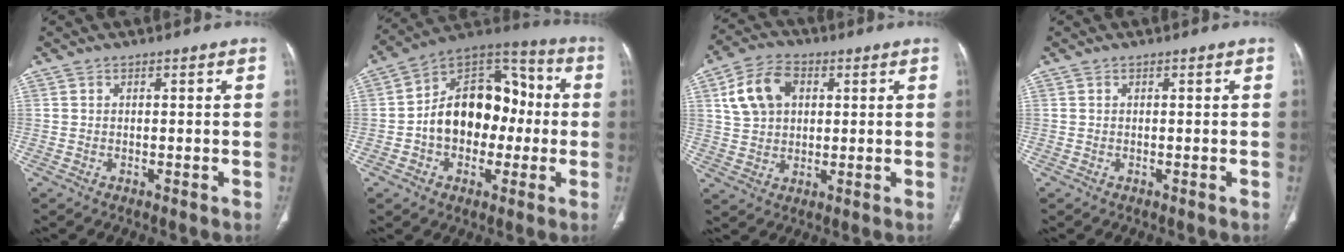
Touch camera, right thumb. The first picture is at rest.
{"total": 18.7, "force": [-1.2, 13.2, 13.3], "torque": [-0.162, 0.047, -0.024]}
{"total": 10.4, "force": [3.2, 7.4, 6.7], "torque": [-0.113, 0.008, 0.057]}
{"total": 0.0}